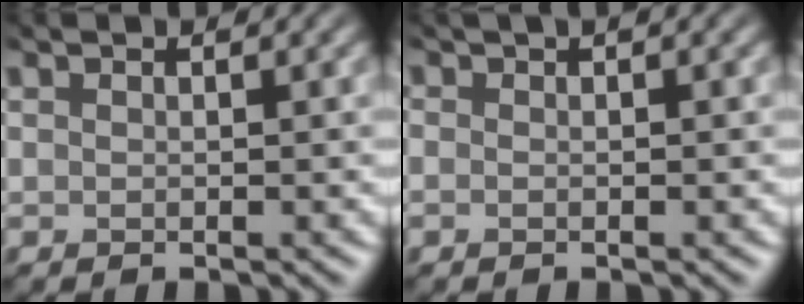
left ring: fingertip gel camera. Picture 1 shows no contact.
{"total": 0.0}